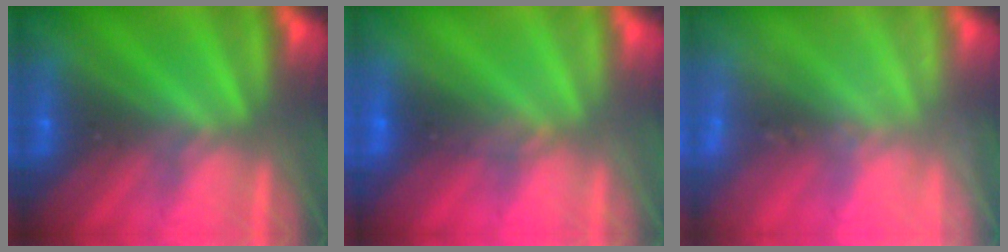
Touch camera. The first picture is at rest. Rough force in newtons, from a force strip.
{"total": 1.7}
{"total": 2.4}